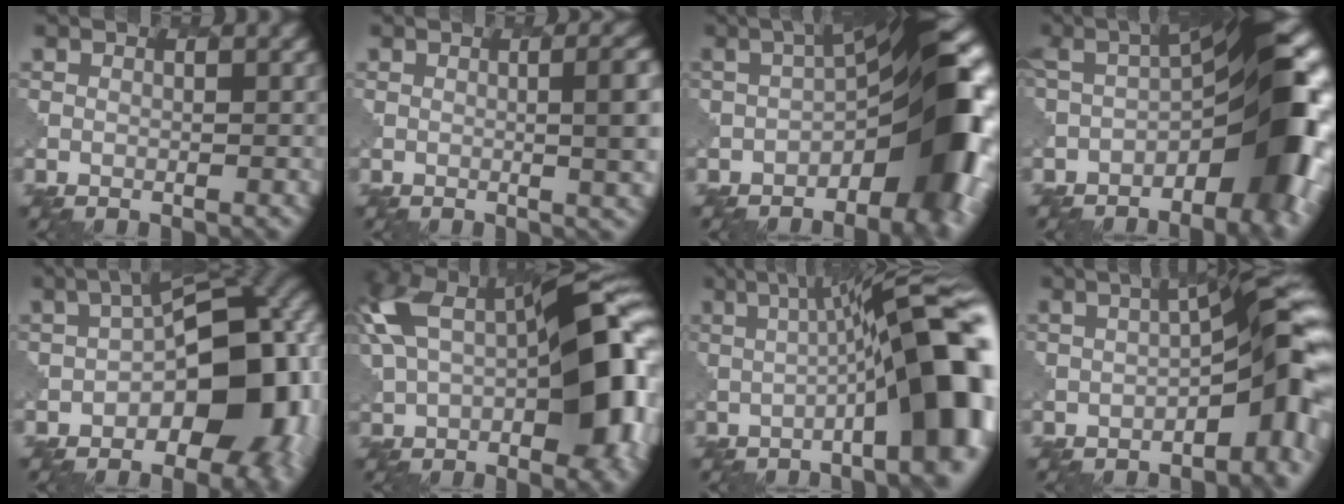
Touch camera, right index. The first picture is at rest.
{"total": 5.4, "force": [0.3, 1.8, 5.1], "torque": [-0.039, 0.004, 0.005]}
{"total": 13.0, "force": [-3.6, 4.9, 11.5], "torque": [-0.128, 0.014, -0.069]}
{"total": 12.0, "force": [-3.9, 4.2, 10.6], "torque": [-0.135, 0.015, -0.070]}
{"total": 13.0, "force": [-2.6, 7.3, 10.4], "torque": [-0.110, 0.001, -0.050]}
{"total": 13.7, "force": [0.1, 6.8, 11.8], "torque": [-0.204, 0.016, -0.010]}
{"total": 14.8, "force": [-1.0, 3.8, 14.3], "torque": [-0.139, 0.026, -0.017]}
{"total": 8.1, "force": [-1.7, 2.5, 7.6], "torque": [-0.091, 0.015, -0.031]}